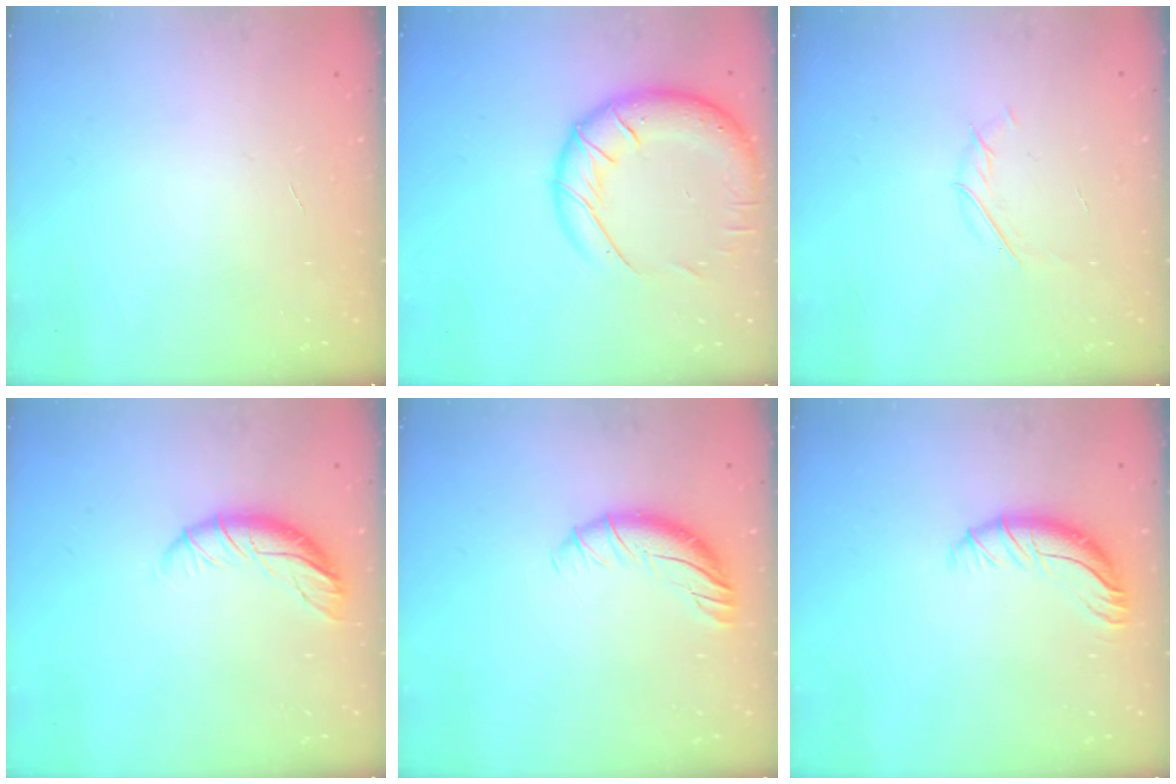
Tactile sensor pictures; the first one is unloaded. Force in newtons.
{"total": 18.2, "press": 17.7, "slide": 4.3}
{"total": 3.7, "press": 3.6, "slide": 0.7}
{"total": 9.4, "press": 9.2, "slide": 2.0}
{"total": 8.5, "press": 8.4, "slide": 0.6}
{"total": 9.3, "press": 9.2, "slide": 1.4}